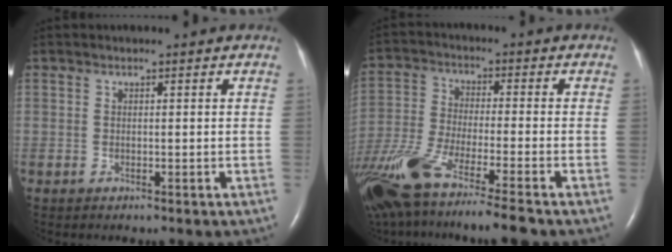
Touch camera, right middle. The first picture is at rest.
{"total": 17.6, "force": [-13.4, 0.7, 11.4], "torque": [-0.259, -0.055, -0.244]}